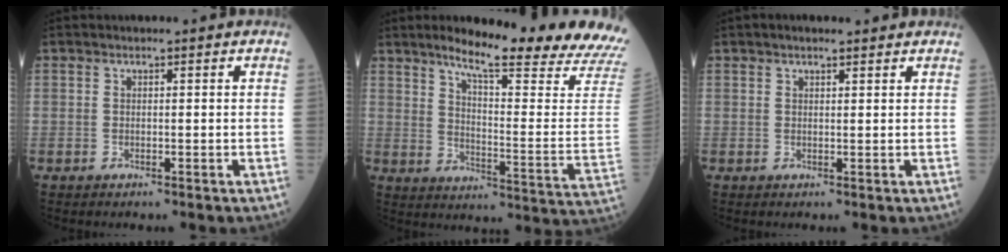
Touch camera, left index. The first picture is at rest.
{"total": 23.0, "force": [20.2, -0.8, 11.0], "torque": [-0.166, -0.093, 0.255]}
{"total": 2.8, "force": [2.2, 1.0, 1.5], "torque": [-0.028, 0.015, 0.034]}